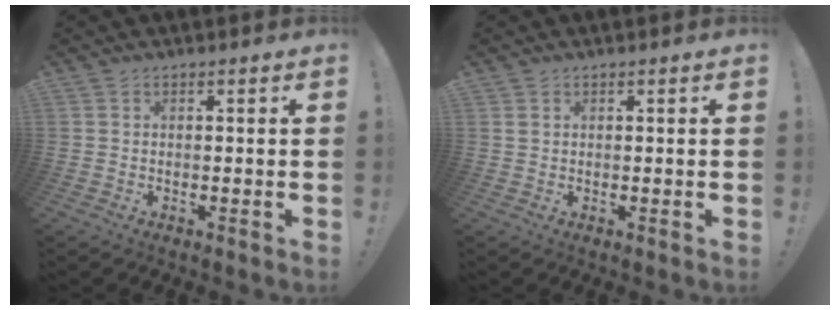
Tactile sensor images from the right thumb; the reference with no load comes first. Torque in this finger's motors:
{"motor_torque": [0.20, 1.10, 0.21, -0.02, 0.00]}